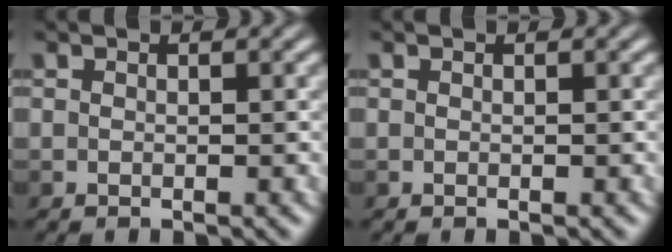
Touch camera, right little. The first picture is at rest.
{"total": 0.0}